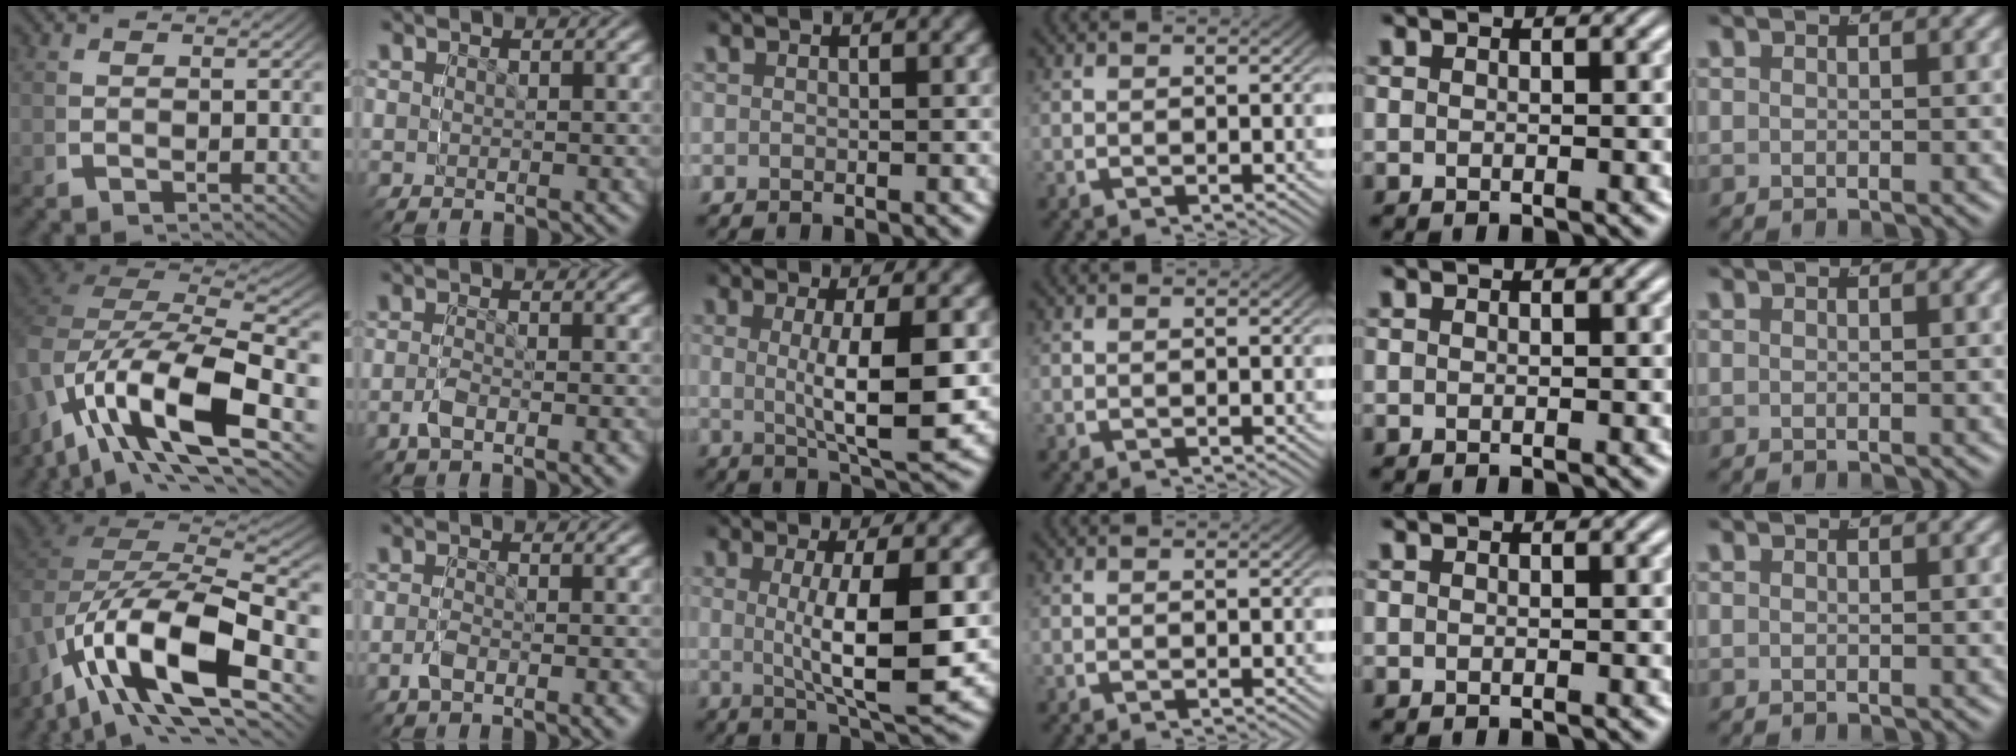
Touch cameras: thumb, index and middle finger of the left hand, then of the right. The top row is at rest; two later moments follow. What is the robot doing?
{"motion": "grasp_and_lifting", "object": "button"}